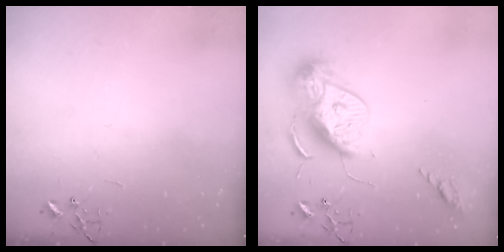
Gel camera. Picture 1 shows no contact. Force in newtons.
{"total": 15.7, "press": 15.6, "slide": 1.7}